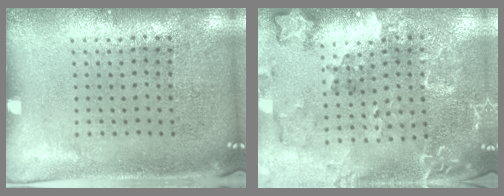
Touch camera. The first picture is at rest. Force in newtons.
{"total": 1.8, "press": 1.7, "slide": 0.4}